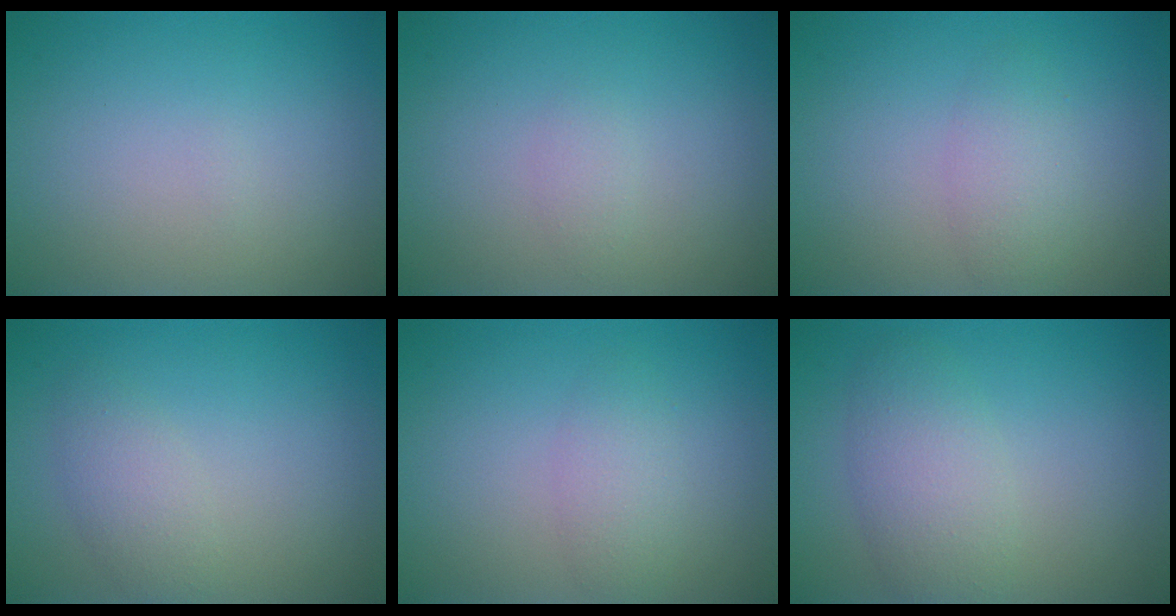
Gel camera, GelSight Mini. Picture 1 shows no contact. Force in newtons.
{"total": 0.8, "press": 0.8, "slide": 0.1}
{"total": 2.3, "press": 2.3, "slide": 0.0}
{"total": 2.2, "press": 2.2, "slide": 0.1}
{"total": 2.0, "press": 2.0, "slide": 0.0}
{"total": 3.7, "press": 3.7, "slide": 0.2}